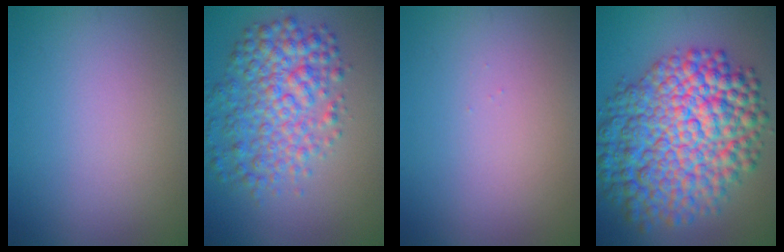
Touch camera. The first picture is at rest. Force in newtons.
{"total": 6.3, "press": 6.3, "slide": 0.1}
{"total": 0.0}
{"total": 13.4, "press": 13.4, "slide": 0.3}